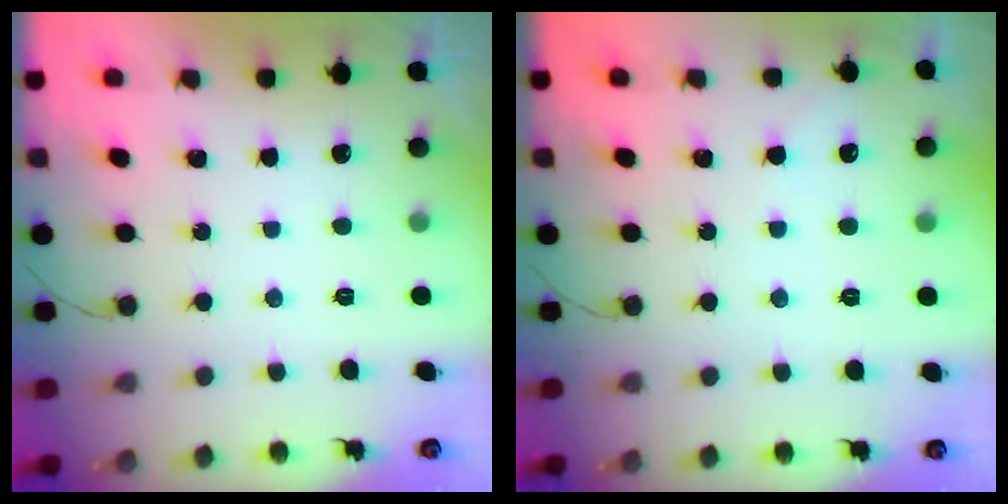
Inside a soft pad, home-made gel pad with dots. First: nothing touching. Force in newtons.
{"total": 2.9, "press": 2.9, "slide": 0.4}